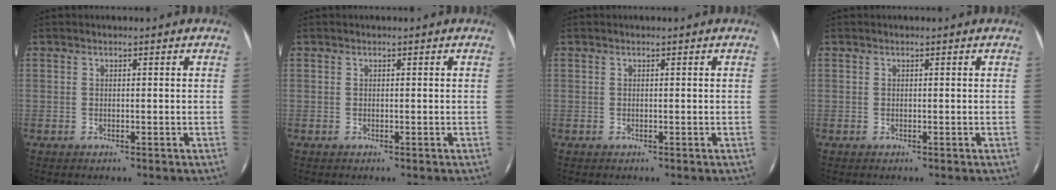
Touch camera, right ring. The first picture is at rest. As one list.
[{"total": 0.0}, {"total": 0.0}, {"total": 0.0}]